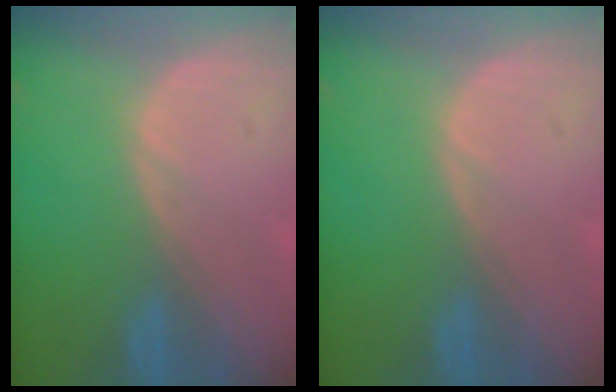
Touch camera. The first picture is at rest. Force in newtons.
{"total": 0.0}